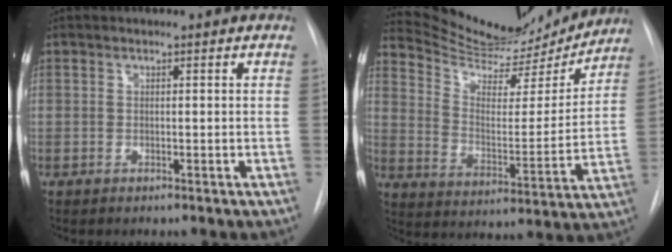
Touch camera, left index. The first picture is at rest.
{"total": 18.6, "force": [17.8, 3.6, 3.7], "torque": [-0.060, -0.037, 0.261]}